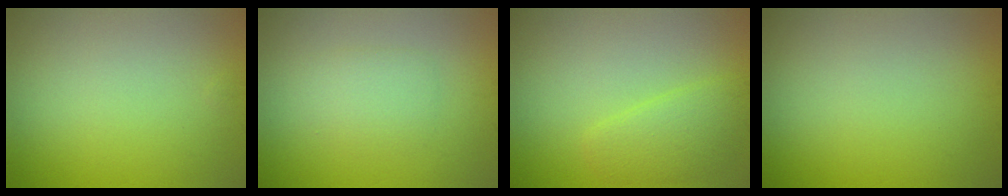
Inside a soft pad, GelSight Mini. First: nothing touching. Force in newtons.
{"total": 1.9, "press": 1.9, "slide": 0.0}
{"total": 2.7, "press": 2.7, "slide": 0.1}
{"total": 0.0}